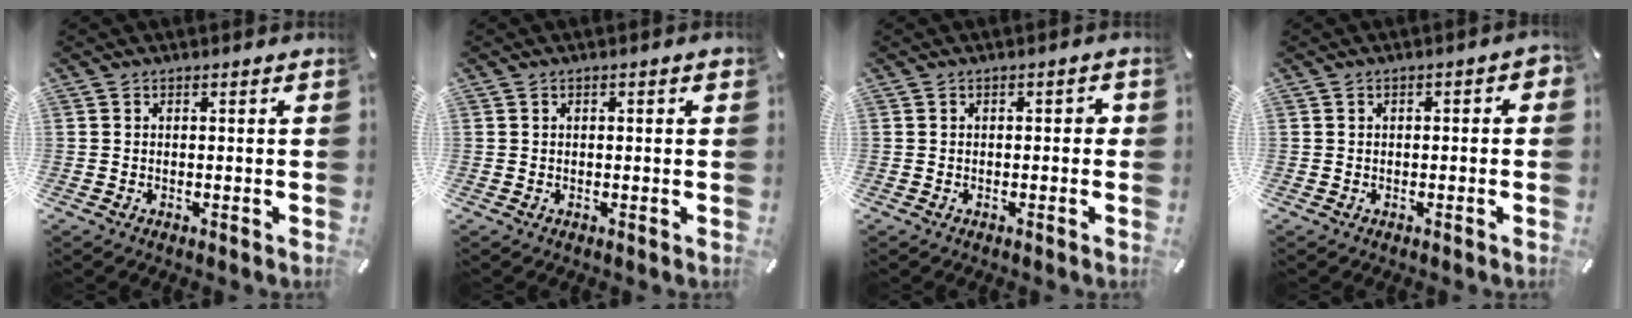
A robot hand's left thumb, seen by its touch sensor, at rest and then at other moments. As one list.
[{"total": 1.2, "force": [0.2, 0.4, 1.1], "torque": [-0.019, 0.002, 0.002]}, {"total": 1.6, "force": [-0.5, 0.8, 1.2], "torque": [-0.022, 0.006, -0.011]}, {"total": 2.1, "force": [-0.7, 1.1, 1.6], "torque": [-0.027, 0.007, -0.014]}]